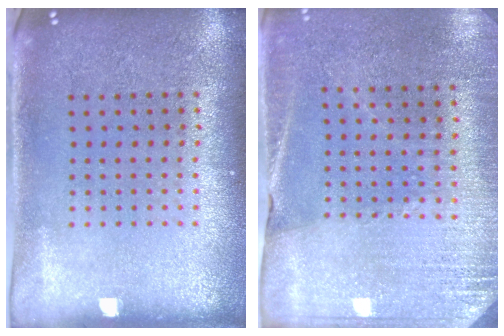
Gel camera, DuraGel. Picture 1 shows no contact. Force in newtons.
{"total": 2.6, "press": 2.5, "slide": 0.6}